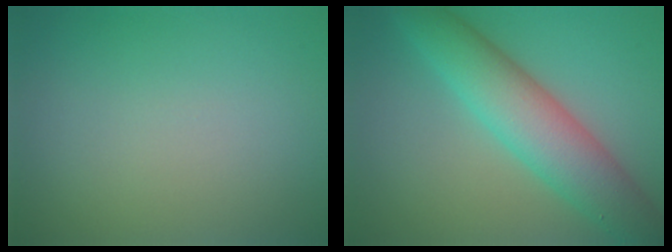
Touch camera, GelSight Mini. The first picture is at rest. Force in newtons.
{"total": 7.4, "press": 7.4, "slide": 0.4}